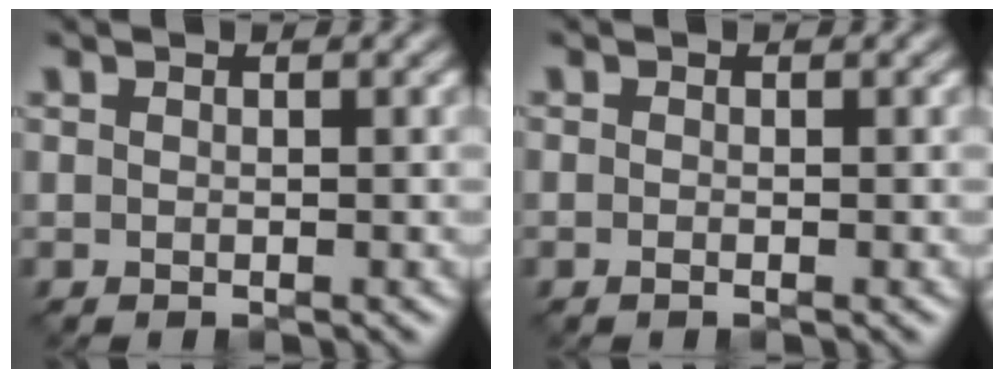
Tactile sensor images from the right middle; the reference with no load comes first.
{"total": 0.6, "force": [-0.6, -0.2, -0.1], "torque": [-0.001, -0.002, -0.006]}